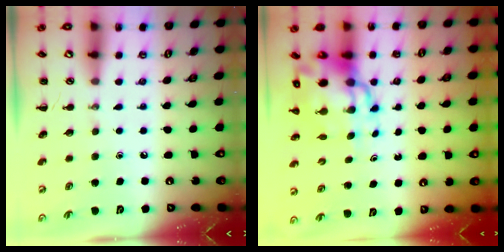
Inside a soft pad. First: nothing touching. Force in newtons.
{"total": 11.2, "press": 10.9, "slide": 2.9}